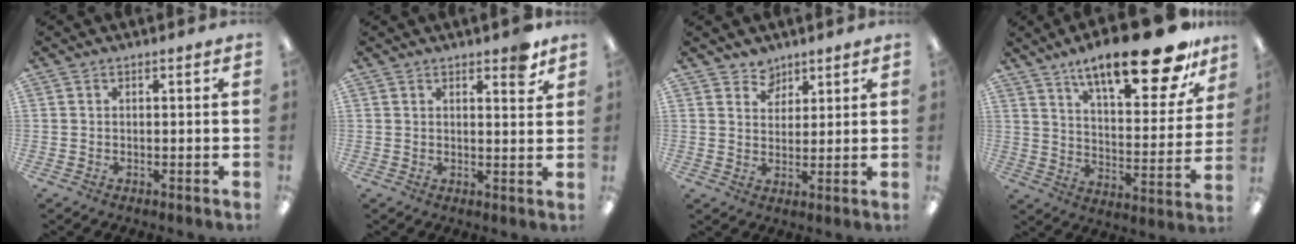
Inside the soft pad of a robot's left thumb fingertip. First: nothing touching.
{"total": 4.3, "force": [3.1, 1.4, 2.6], "torque": [-0.026, -0.015, 0.049]}
{"total": 4.5, "force": [3.7, 2.6, 0.0], "torque": [0.001, -0.020, 0.067]}
{"total": 22.2, "force": [15.7, 6.5, 14.3], "torque": [-0.212, -0.103, 0.255]}